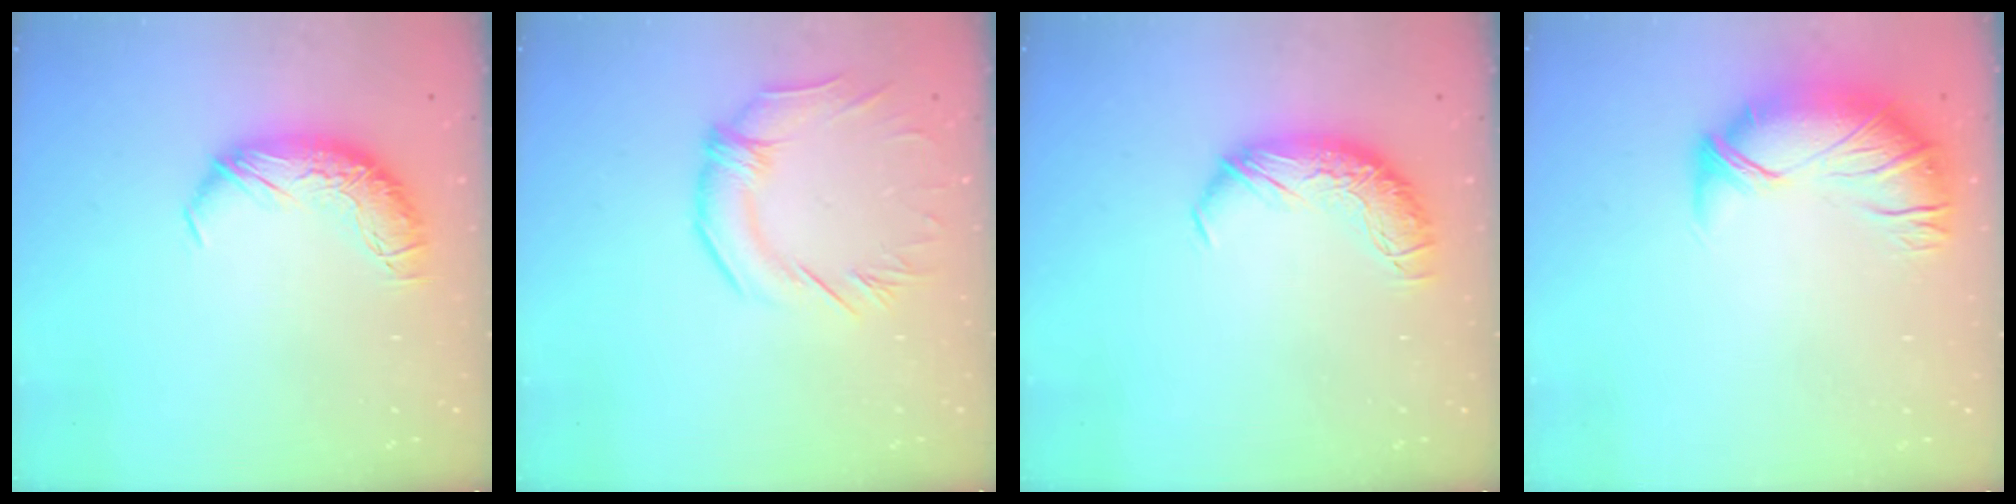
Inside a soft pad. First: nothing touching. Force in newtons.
{"total": 1.1, "press": 0.5, "slide": 1.0}
{"total": 0.0}
{"total": 2.6, "press": 1.1, "slide": 2.3}